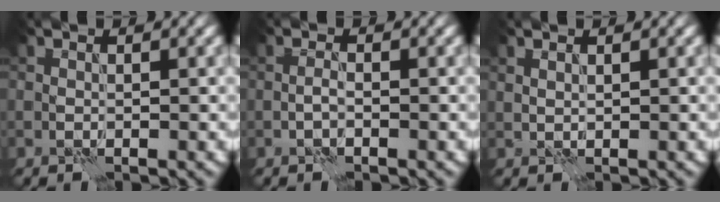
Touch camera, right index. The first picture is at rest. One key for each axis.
{"total": 0.6, "fx": -0.5, "fy": 0.0, "fz": 0.4, "tx": -0.008, "ty": 0.004, "tz": -0.012}
{"total": 0.7, "fx": 0.7, "fy": 0.0, "fz": 0.1, "tx": -0.005, "ty": -0.001, "tz": 0.014}